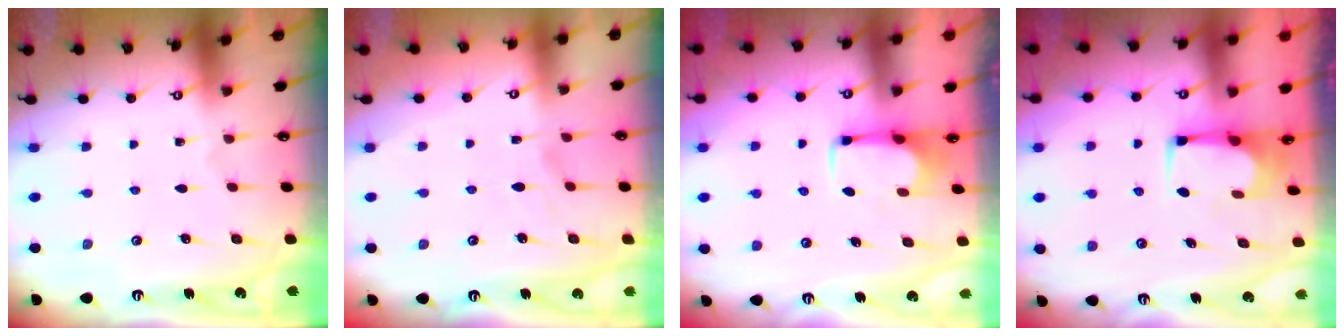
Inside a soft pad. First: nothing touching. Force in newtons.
{"total": 1.1, "press": 0.4, "slide": 1.1}
{"total": 2.8, "press": 2.8, "slide": 0.3}
{"total": 2.1, "press": 2.1, "slide": 0.2}